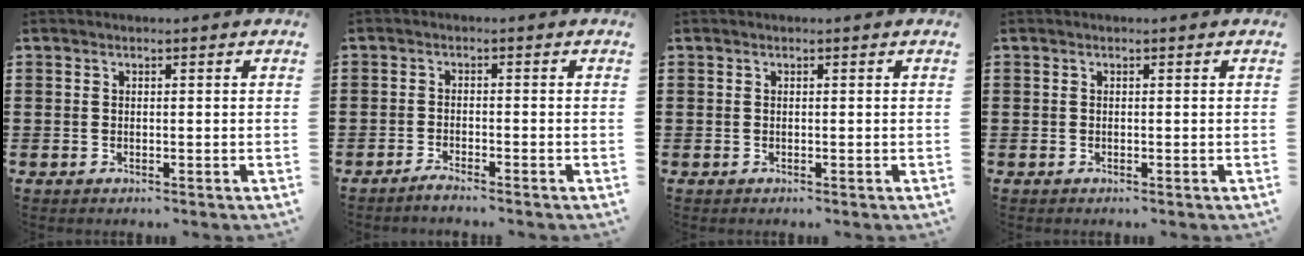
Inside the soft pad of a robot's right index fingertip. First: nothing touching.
{"total": 1.6, "force": [-1.6, -0.2, 0.3], "torque": [-0.007, 0.000, -0.029]}
{"total": 0.0}
{"total": 0.0}